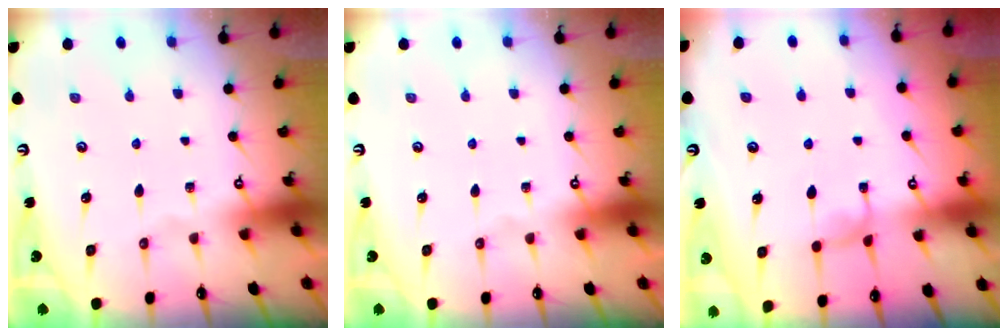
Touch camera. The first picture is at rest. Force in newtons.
{"total": 0.0}
{"total": 0.8, "press": 0.0, "slide": 0.8}